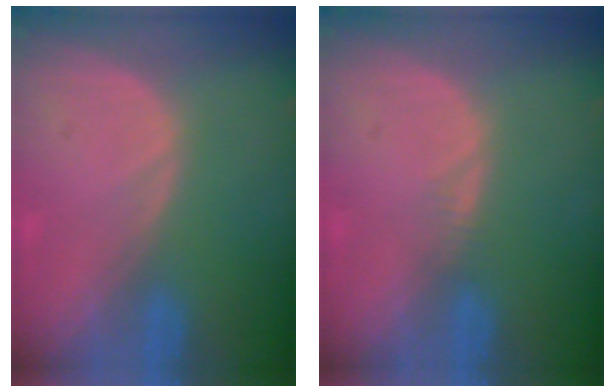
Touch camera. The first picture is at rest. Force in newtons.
{"total": 0.8, "press": 0.8, "slide": 0.1}